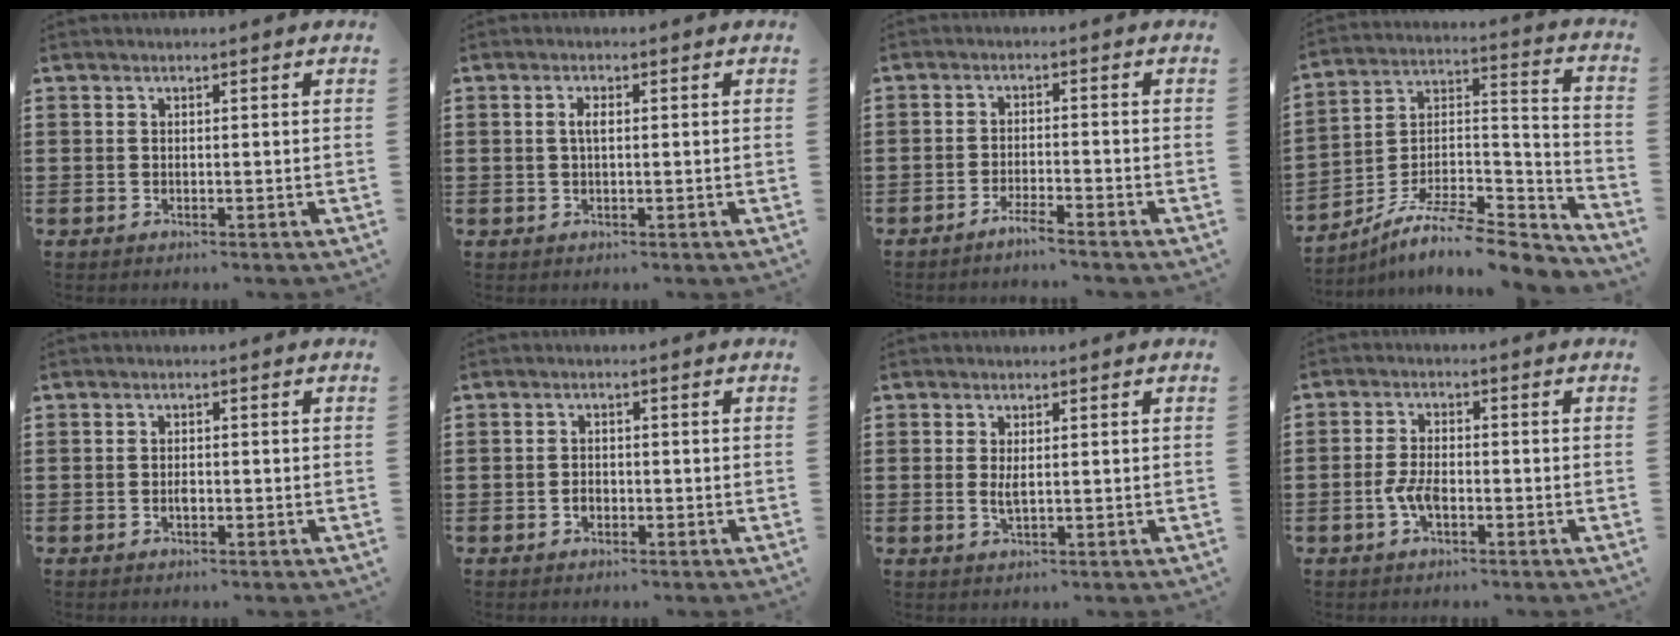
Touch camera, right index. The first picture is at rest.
{"total": 1.8, "force": [0.2, 0.6, 1.7], "torque": [-0.034, 0.004, 0.001]}
{"total": 2.7, "force": [-2.6, -0.4, 0.9], "torque": [-0.016, -0.001, -0.049]}
{"total": 9.9, "force": [-8.5, 1.9, 4.7], "torque": [-0.079, 0.013, -0.166]}
{"total": 1.2, "force": [-0.4, 0.4, 1.1], "torque": [-0.022, -0.006, -0.005]}
{"total": 1.2, "force": [-0.5, 0.8, 0.8], "torque": [-0.018, -0.003, -0.010]}
{"total": 2.2, "force": [0.2, 0.4, 2.2], "torque": [-0.042, -0.005, 0.004]}
{"total": 3.7, "force": [-1.4, 1.5, 3.1], "torque": [-0.078, -0.006, -0.030]}